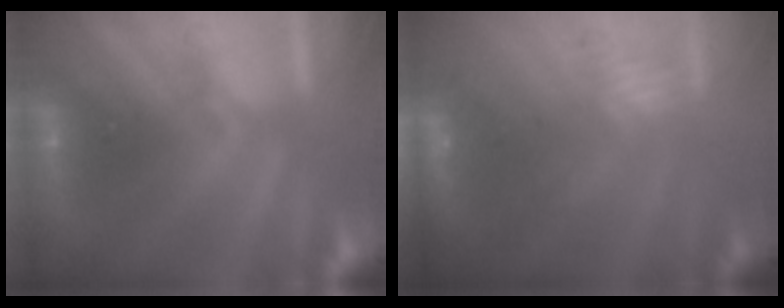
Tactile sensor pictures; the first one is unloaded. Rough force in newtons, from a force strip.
{"total": 9.0}